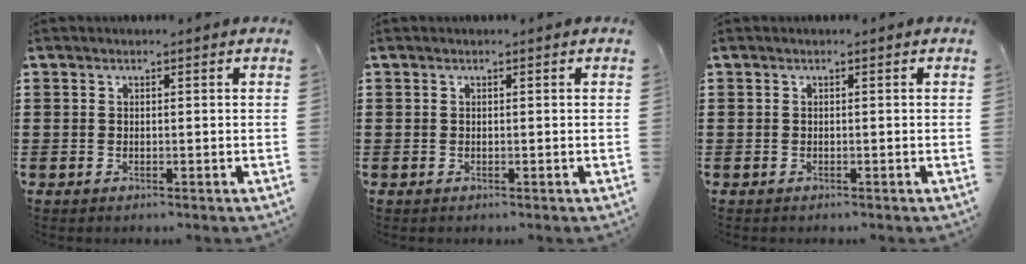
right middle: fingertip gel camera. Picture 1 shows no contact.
{"total": 0.0}
{"total": 0.0}